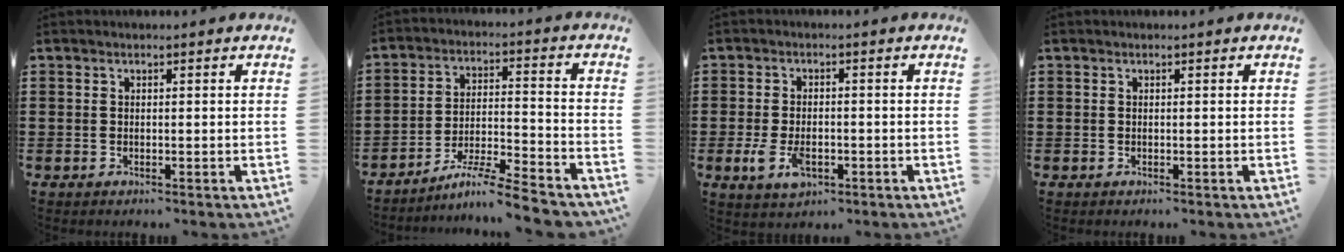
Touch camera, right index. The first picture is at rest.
{"total": 7.9, "force": [-6.9, 0.0, 3.9], "torque": [-0.073, 0.000, -0.133]}
{"total": 4.8, "force": [-1.6, 2.6, 3.7], "torque": [-0.092, -0.006, -0.033]}
{"total": 0.0}